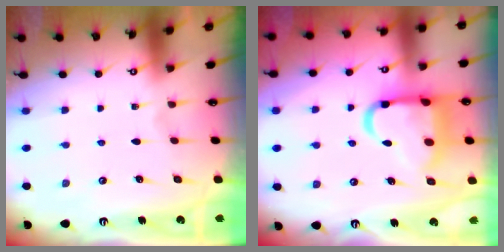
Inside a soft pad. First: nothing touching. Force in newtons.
{"total": 14.8, "press": 14.7, "slide": 1.7}